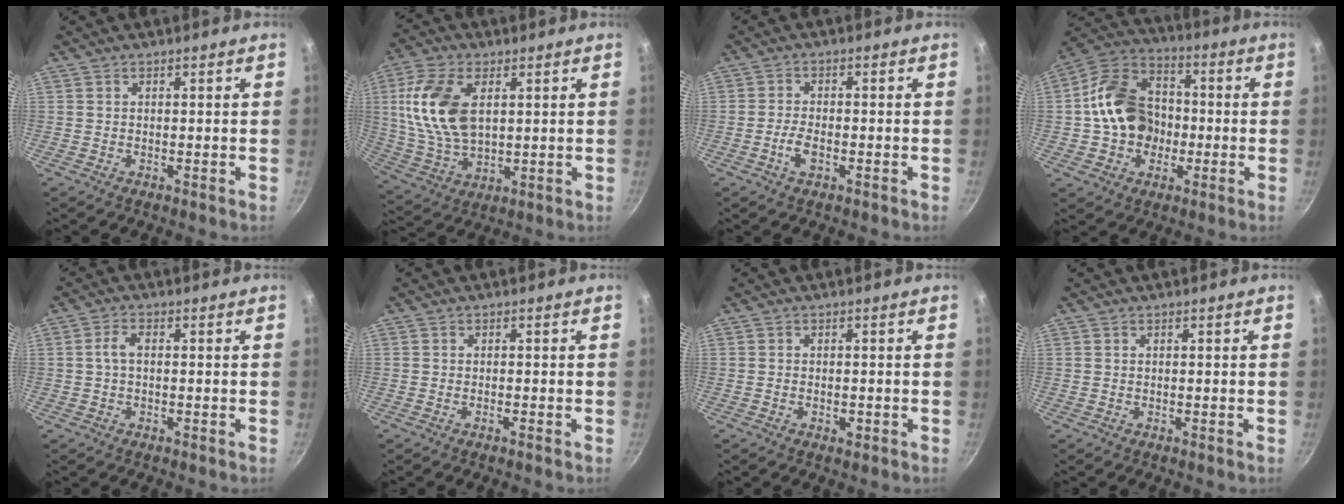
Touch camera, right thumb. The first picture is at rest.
{"total": 15.1, "force": [3.5, 8.7, 11.8], "torque": [-0.225, -0.009, 0.075]}
{"total": 3.5, "force": [-1.5, 1.6, 2.7], "torque": [-0.054, 0.010, -0.031]}
{"total": 15.6, "force": [-1.0, 12.7, 9.0], "torque": [-0.129, 0.039, -0.027]}
{"total": 2.4, "force": [0.0, 1.2, 2.0], "torque": [-0.046, 0.010, -0.003]}
{"total": 0.6, "force": [-0.5, -0.1, 0.3], "torque": [-0.010, 0.003, -0.012]}
{"total": 1.3, "force": [-0.6, 0.7, 0.9], "torque": [-0.013, 0.001, -0.010]}
{"total": 0.0}